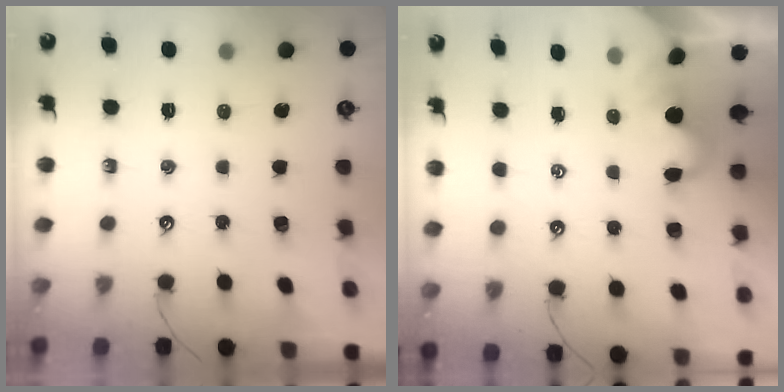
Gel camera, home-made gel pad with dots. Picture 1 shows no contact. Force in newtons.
{"total": 1.2, "press": 1.2, "slide": 0.2}